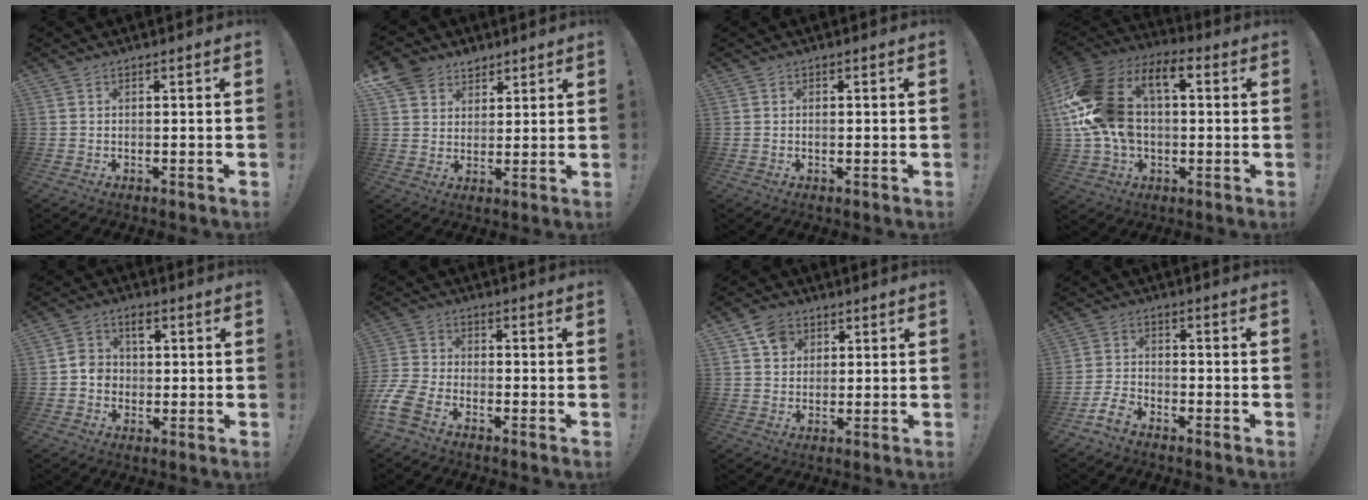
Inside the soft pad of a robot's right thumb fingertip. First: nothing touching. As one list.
[{"total": 7.9, "force": [5.4, 5.5, 1.3], "torque": [-0.024, -0.038, 0.108]}, {"total": 0.5, "force": [-0.3, 0.1, 0.5], "torque": [-0.011, 0.001, -0.005]}, {"total": 22.4, "force": [5.1, 14.6, 16.2], "torque": [-0.314, -0.006, 0.092]}, {"total": 5.6, "force": [0.3, 5.0, 2.4], "torque": [-0.031, 0.005, 0.003]}, {"total": 8.2, "force": [-5.4, 4.5, 4.3], "torque": [-0.108, 0.017, -0.102]}, {"total": 6.2, "force": [3.0, 5.1, 1.9], "torque": [-0.022, -0.012, 0.057]}, {"total": 6.1, "force": [-4.8, 2.6, 2.7], "torque": [-0.063, 0.013, -0.090]}]